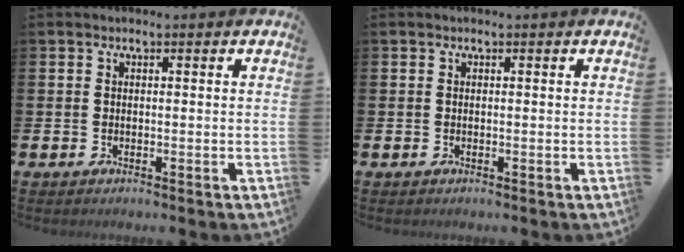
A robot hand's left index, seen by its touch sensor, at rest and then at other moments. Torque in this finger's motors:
{"motor_torque": [0.00, 0.00, 0.00, 0.01]}